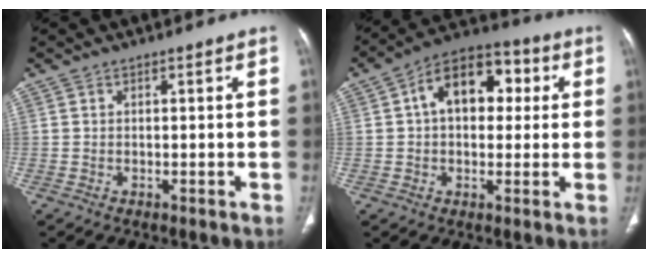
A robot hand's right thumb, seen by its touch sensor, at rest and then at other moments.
{"total": 14.0, "force": [2.9, 9.2, 10.1], "torque": [-0.118, 0.027, 0.035]}